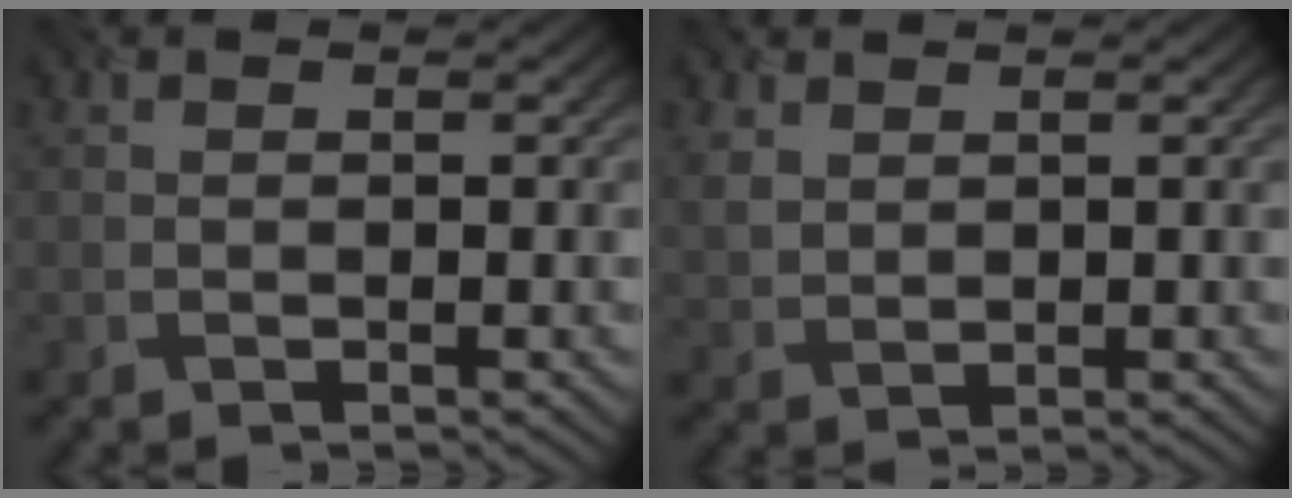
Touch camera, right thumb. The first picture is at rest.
{"total": 2.2, "force": [1.8, 1.1, 0.5], "torque": [-0.027, -0.003, 0.036]}